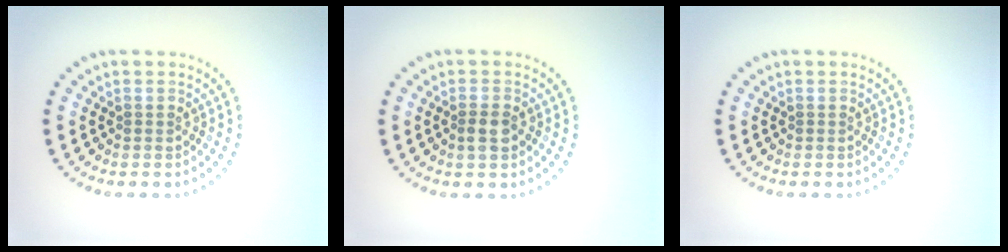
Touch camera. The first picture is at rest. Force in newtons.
{"total": 1.7, "press": 1.6, "slide": 0.5}
{"total": 0.0}